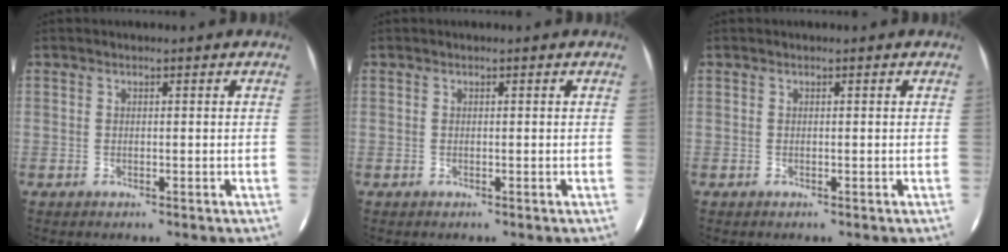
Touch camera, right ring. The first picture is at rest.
{"total": 0.0}
{"total": 0.0}